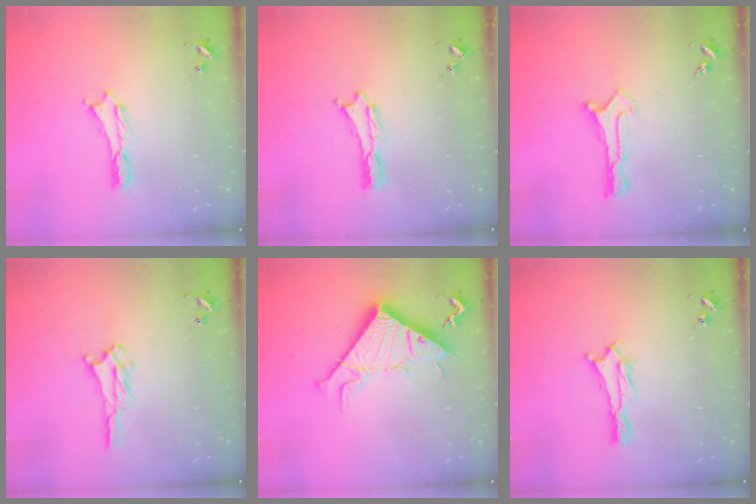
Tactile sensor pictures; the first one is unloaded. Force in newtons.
{"total": 0.0}
{"total": 0.0}
{"total": 1.7, "press": 1.7, "slide": 0.2}
{"total": 10.7, "press": 10.7, "slide": 0.1}
{"total": 0.7, "press": 0.7, "slide": 0.1}